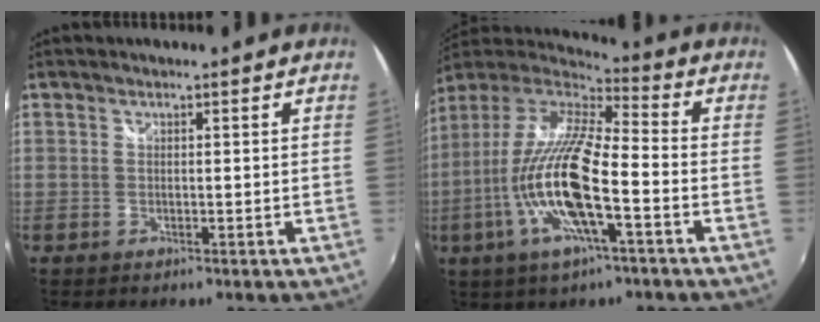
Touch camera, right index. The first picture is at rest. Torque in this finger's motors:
{"motor_torque": [2.14, 0.00, 1.05, 0.21]}